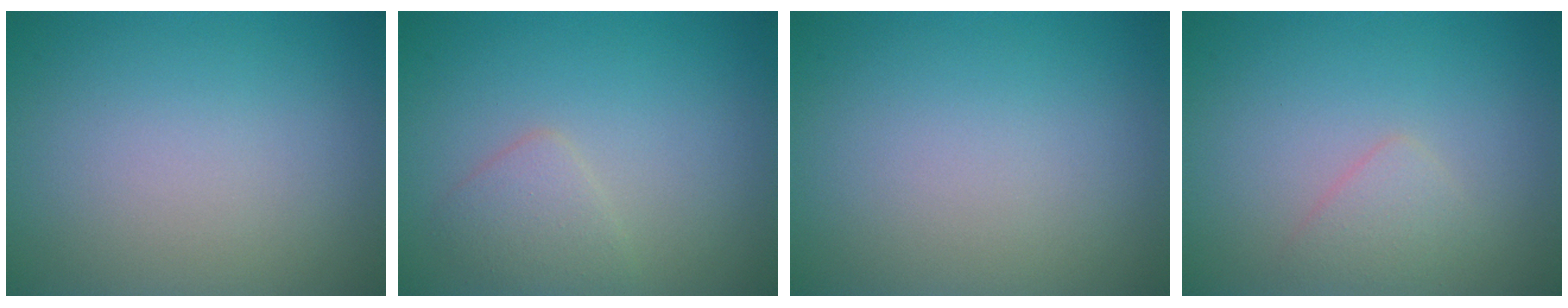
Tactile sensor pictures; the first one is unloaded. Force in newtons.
{"total": 1.9, "press": 1.9, "slide": 0.2}
{"total": 0.0}
{"total": 1.5, "press": 1.5, "slide": 0.0}